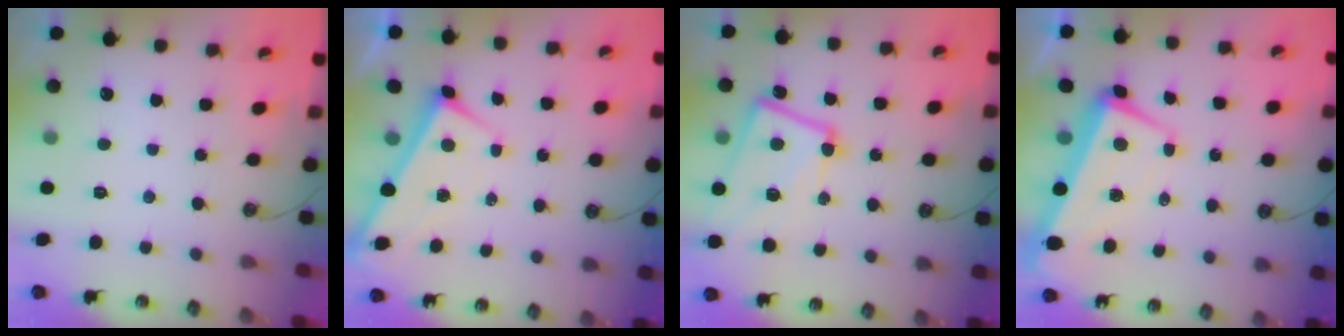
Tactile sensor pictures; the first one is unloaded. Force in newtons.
{"total": 1.3, "press": 1.3, "slide": 0.3}
{"total": 8.3, "press": 8.1, "slide": 1.7}
{"total": 3.7, "press": 3.0, "slide": 2.1}